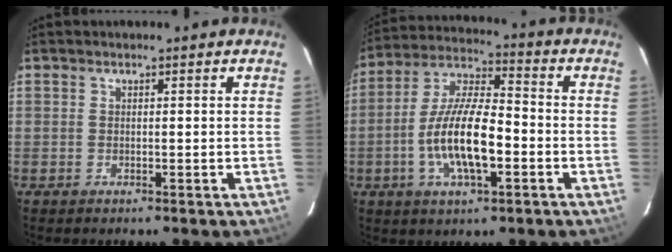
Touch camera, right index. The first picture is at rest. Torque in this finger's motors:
{"motor_torque": [1.26, -0.87, 1.05, 0.21]}